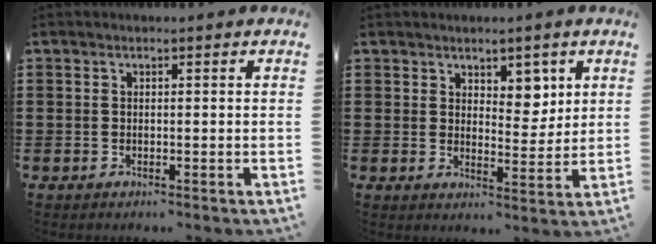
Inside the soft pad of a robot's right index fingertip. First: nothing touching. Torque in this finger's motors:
{"motor_torque": [0.13, 0.24, 0.20, 0.01]}